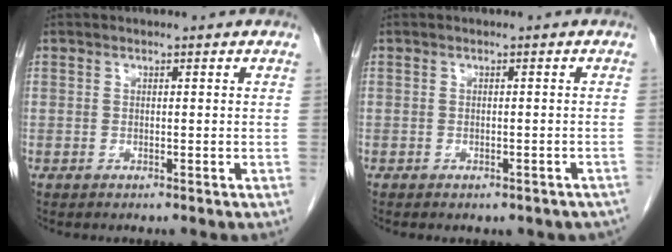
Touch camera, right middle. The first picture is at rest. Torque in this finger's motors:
{"motor_torque": [1.07, -1.07, 0.09, 0.04]}